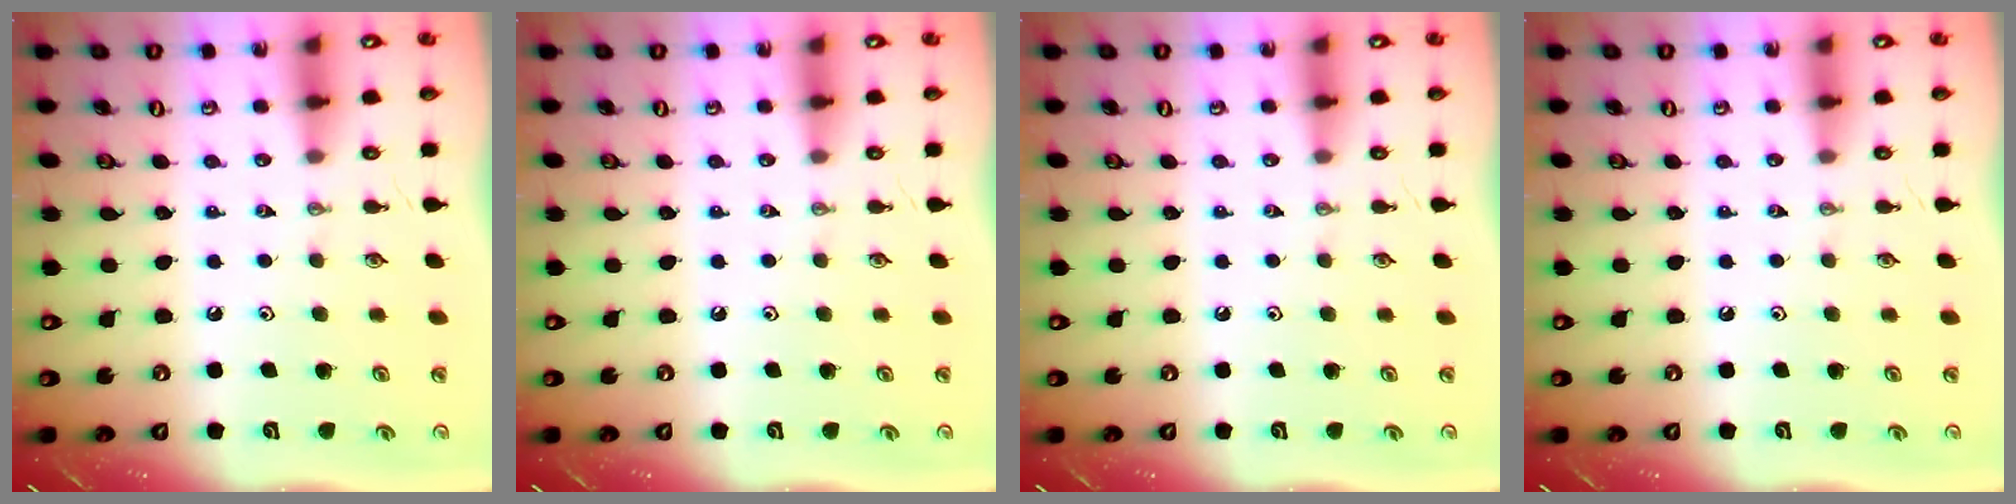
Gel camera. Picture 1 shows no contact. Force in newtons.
{"total": 0.0}
{"total": 0.0}
{"total": 0.0}